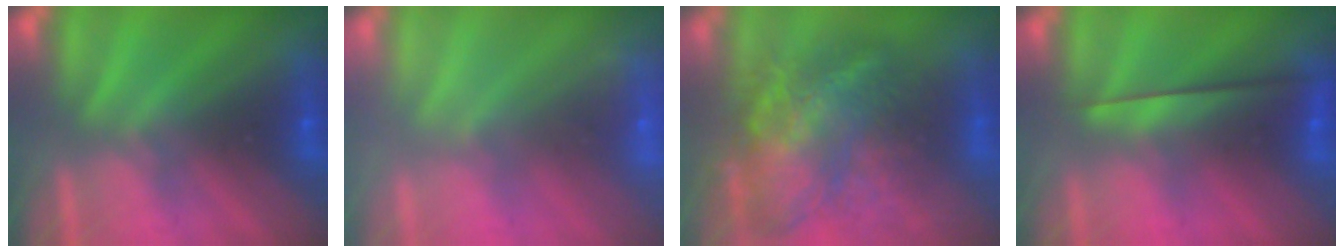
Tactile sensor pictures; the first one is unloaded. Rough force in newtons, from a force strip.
{"total": 2.4}
{"total": 8.7}
{"total": 2.2}